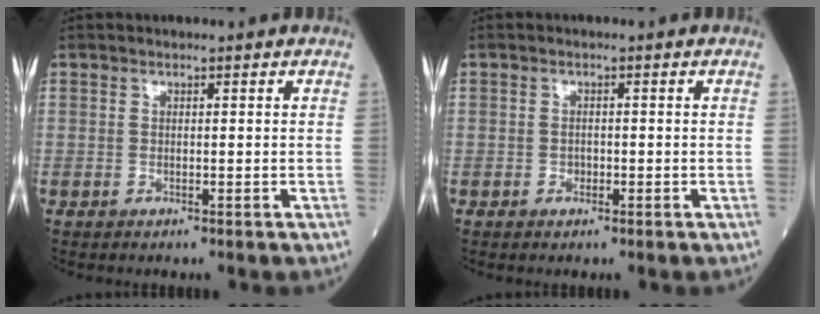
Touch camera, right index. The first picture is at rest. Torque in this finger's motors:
{"motor_torque": [-0.06, -0.02, -0.06, -0.01]}